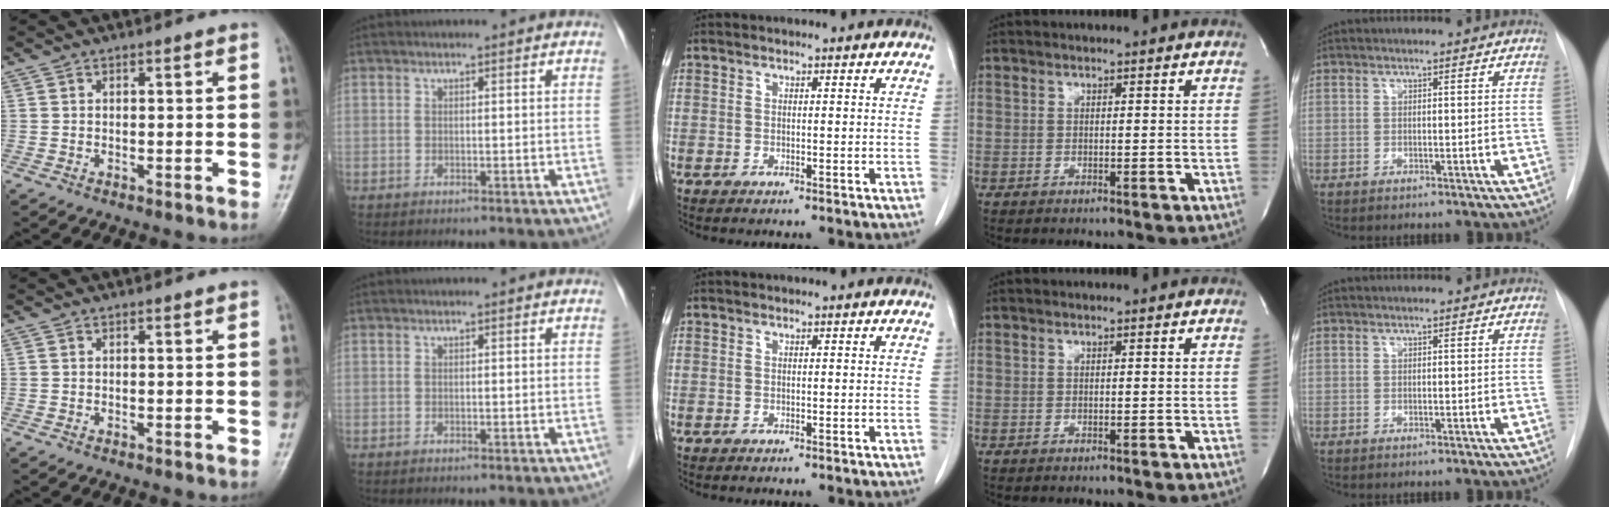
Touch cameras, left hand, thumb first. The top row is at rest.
{}